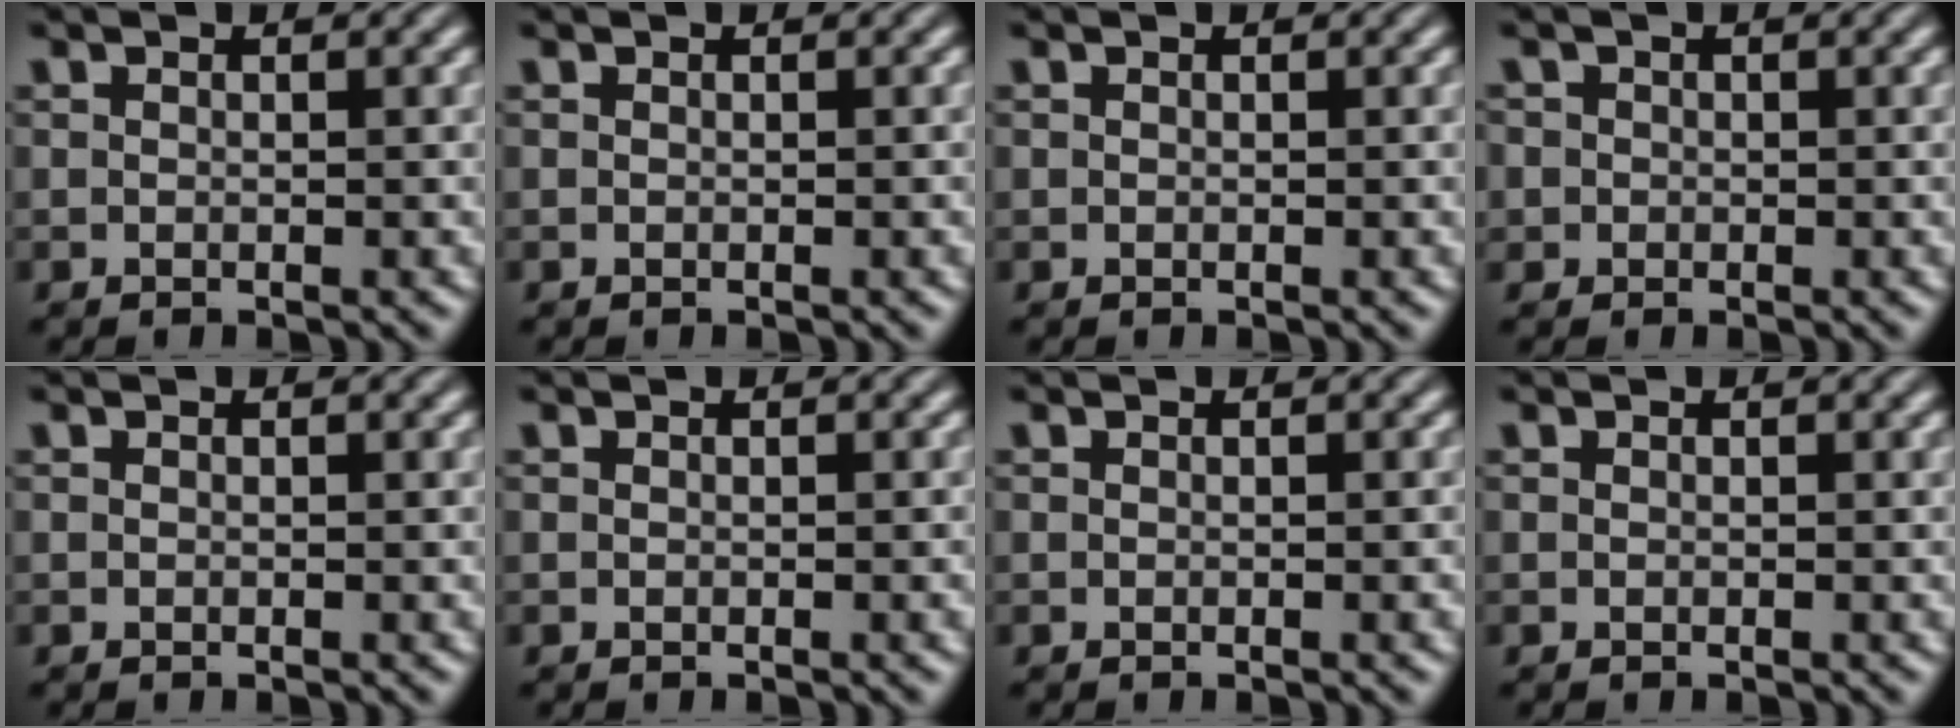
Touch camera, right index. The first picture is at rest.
{"total": 0.0}
{"total": 0.0}
{"total": 0.9, "force": [-0.4, 0.8, -0.1], "torque": [0.005, -0.008, -0.006]}
{"total": 0.0}
{"total": 0.0}
{"total": 0.0}
{"total": 0.0}